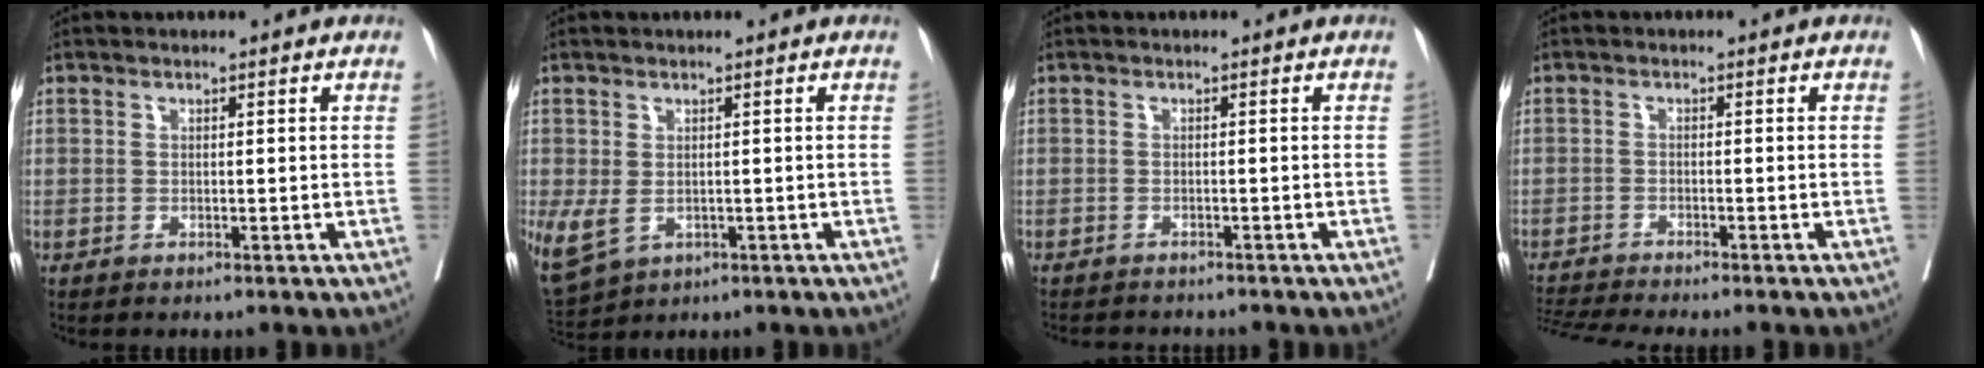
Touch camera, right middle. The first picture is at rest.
{"total": 6.9, "force": [-1.5, 4.9, 4.6], "torque": [-0.113, -0.011, -0.012]}
{"total": 3.9, "force": [-3.7, 0.9, 0.9], "torque": [-0.006, -0.005, -0.053]}
{"total": 5.9, "force": [-5.5, -1.2, 1.7], "torque": [-0.025, -0.014, -0.095]}